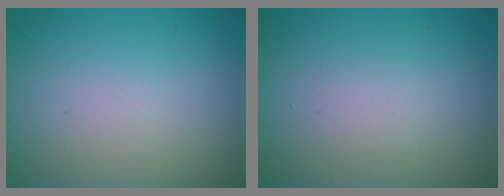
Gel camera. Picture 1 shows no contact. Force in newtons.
{"total": 1.2, "press": 1.2, "slide": 0.1}